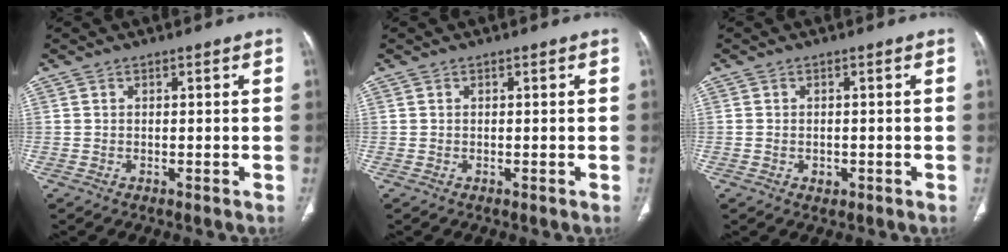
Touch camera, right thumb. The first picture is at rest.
{"total": 0.0}
{"total": 1.5, "force": [-0.5, 1.2, 0.8], "torque": [-0.010, 0.006, -0.003]}